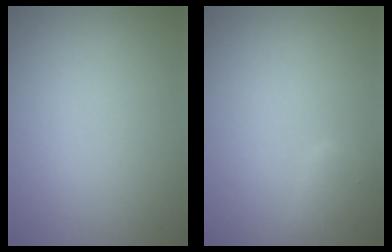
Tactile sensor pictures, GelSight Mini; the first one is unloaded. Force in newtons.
{"total": 1.9, "press": 1.9, "slide": 0.2}